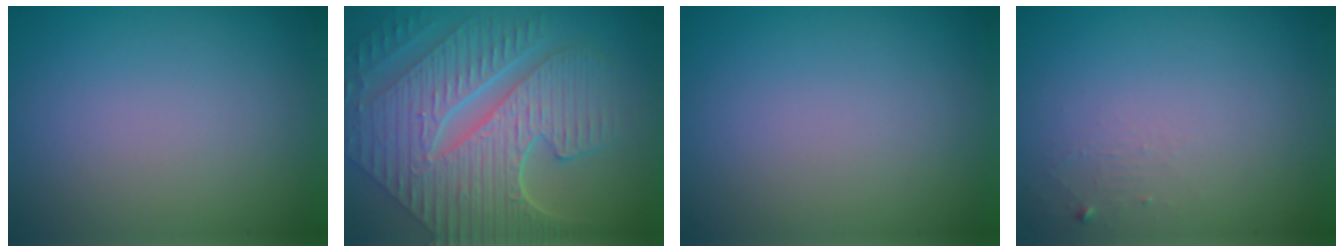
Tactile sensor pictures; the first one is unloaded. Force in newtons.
{"total": 10.1, "press": 7.1, "slide": 7.1}
{"total": 0.0}
{"total": 1.0, "press": 1.0, "slide": 0.1}